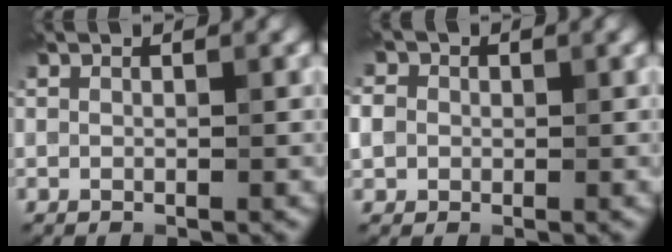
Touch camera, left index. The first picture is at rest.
{"total": 3.1, "force": [0.4, 2.8, 1.3], "torque": [-0.030, 0.019, -0.002]}